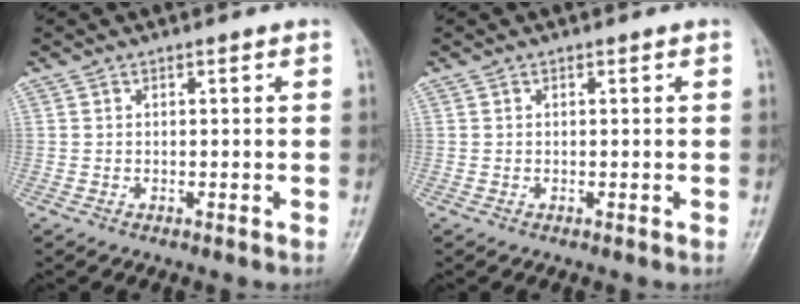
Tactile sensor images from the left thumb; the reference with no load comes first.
{"total": 0.0}